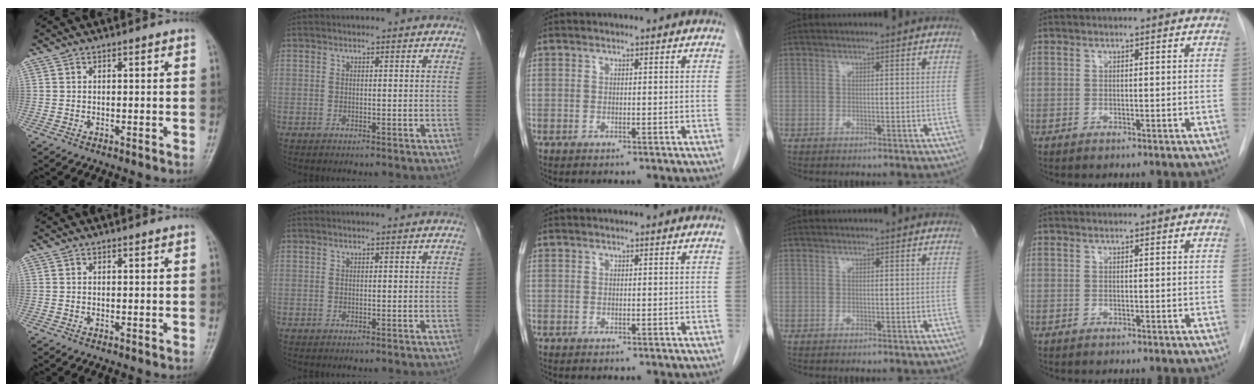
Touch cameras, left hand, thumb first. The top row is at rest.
{}